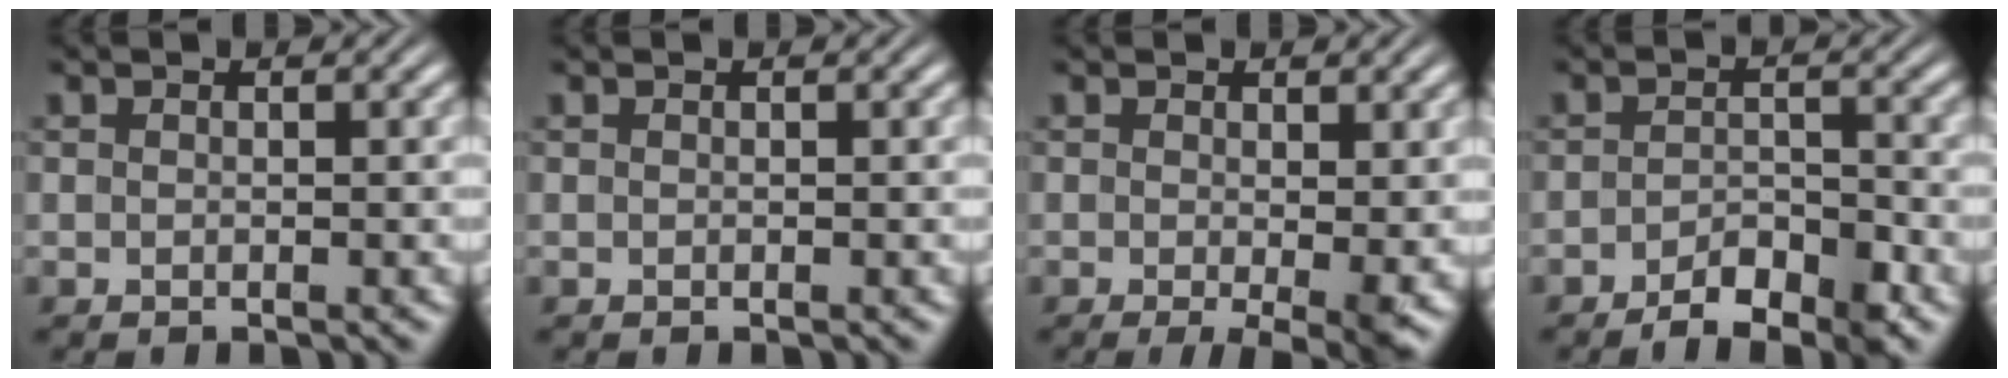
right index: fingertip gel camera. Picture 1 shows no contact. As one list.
[{"total": 0.0}, {"total": 3.2, "force": [-1.3, 0.8, 2.8], "torque": [-0.034, -0.018, -0.014]}, {"total": 4.0, "force": [-3.1, 1.4, 2.1], "torque": [-0.024, -0.001, -0.059]}]